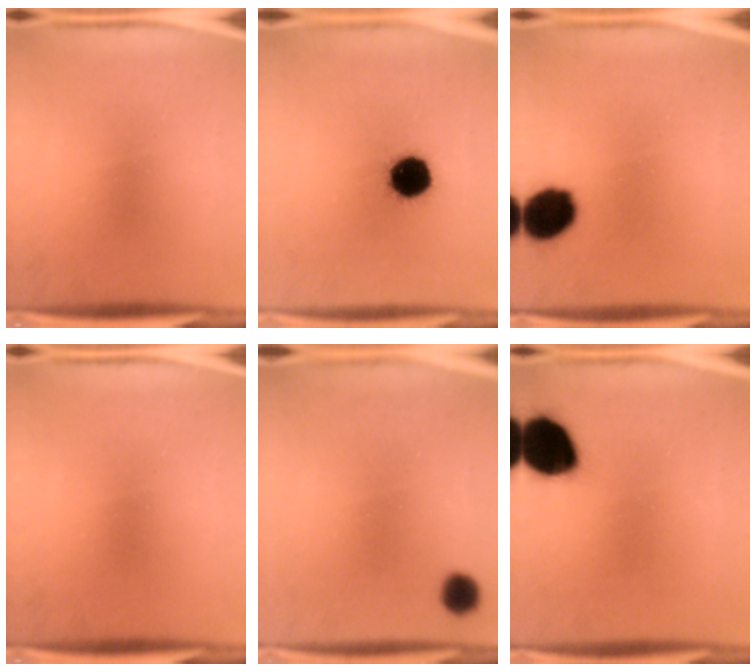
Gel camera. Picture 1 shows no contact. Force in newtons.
{"total": 13.1}
{"total": 11.5}
{"total": 0.0}
{"total": 5.5}
{"total": 15.1}